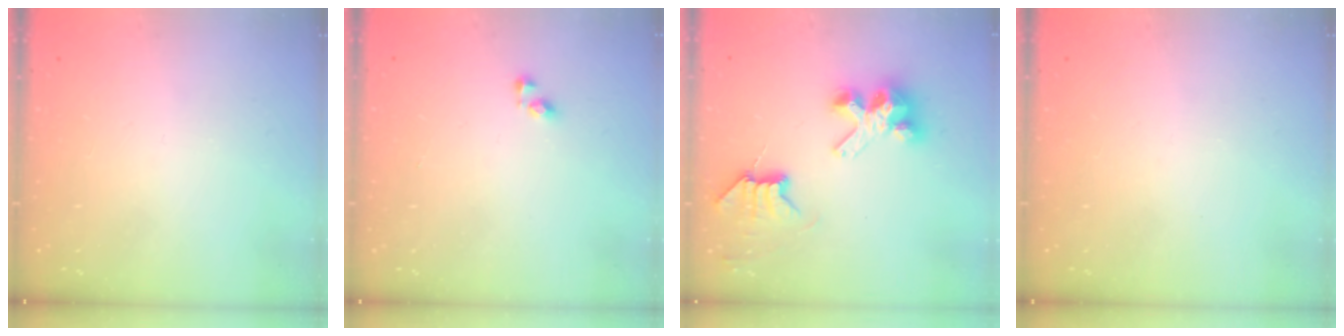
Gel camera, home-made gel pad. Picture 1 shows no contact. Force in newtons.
{"total": 3.1, "press": 3.1, "slide": 0.2}
{"total": 7.4, "press": 7.4, "slide": 0.2}
{"total": 0.0}